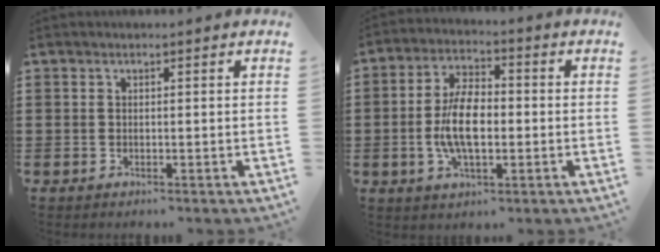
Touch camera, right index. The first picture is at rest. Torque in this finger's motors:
{"motor_torque": [2.14, 0.00, 0.90, 0.21]}